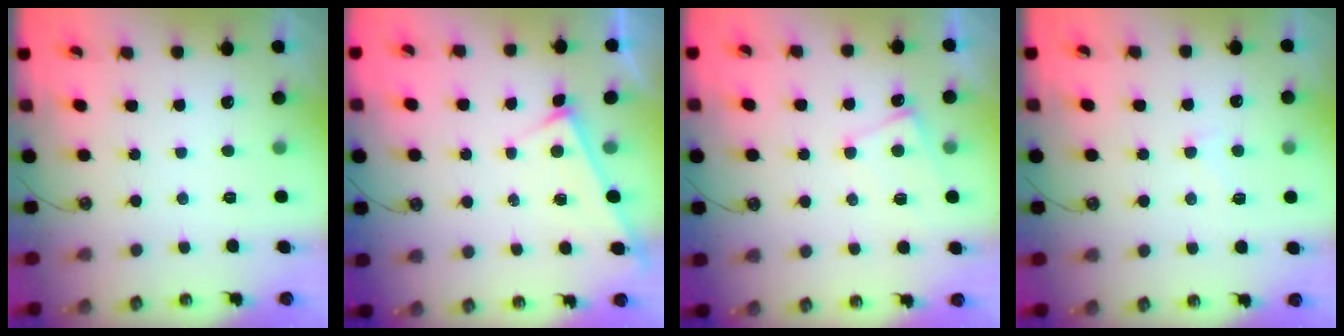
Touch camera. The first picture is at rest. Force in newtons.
{"total": 3.5, "press": 3.5, "slide": 0.2}
{"total": 2.6, "press": 2.5, "slide": 0.5}
{"total": 0.8, "press": 0.4, "slide": 0.6}